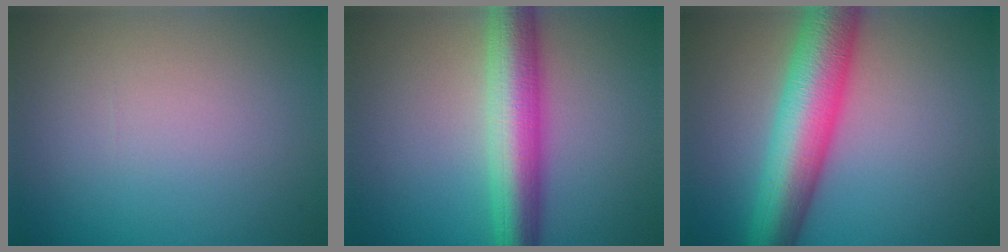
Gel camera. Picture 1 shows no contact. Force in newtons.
{"total": 7.1, "press": 7.1, "slide": 0.0}
{"total": 9.3, "press": 9.3, "slide": 0.3}